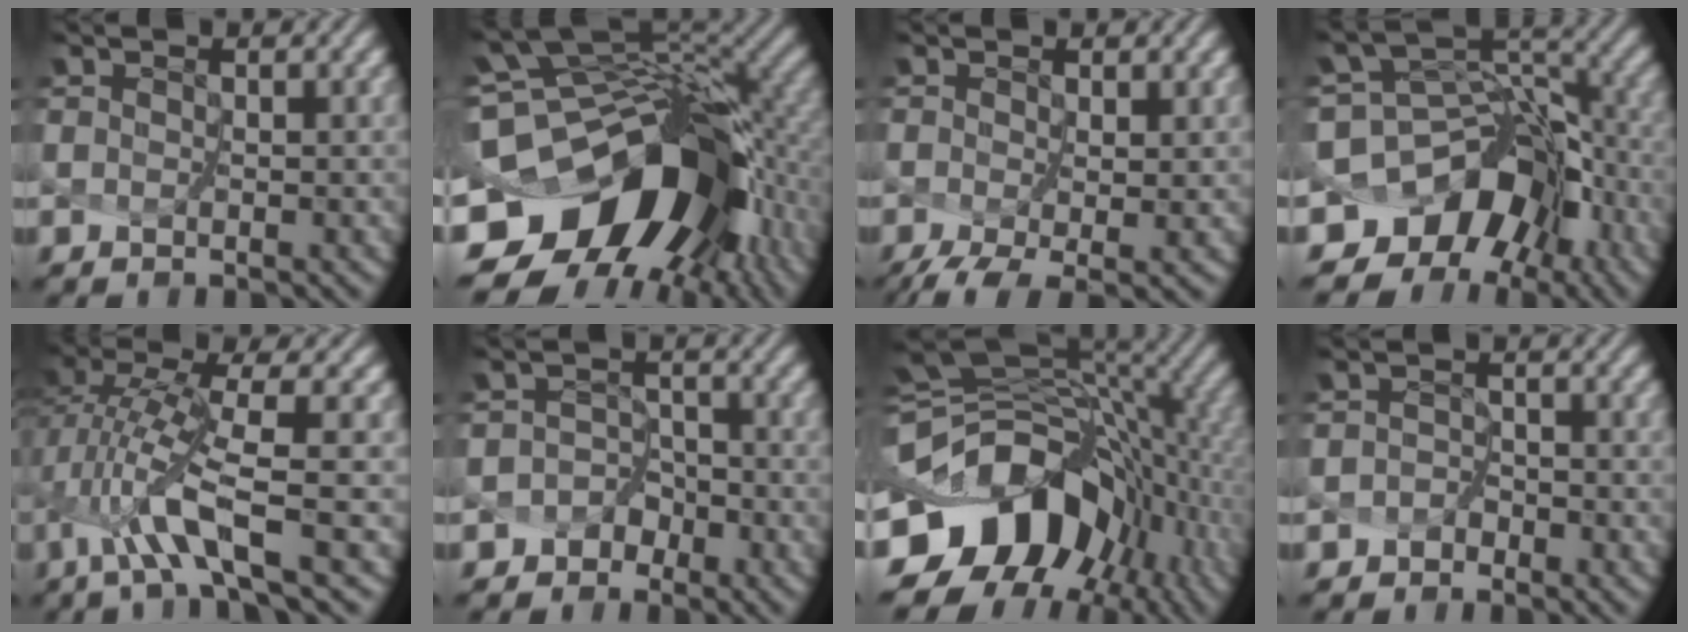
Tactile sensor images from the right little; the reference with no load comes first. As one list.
[{"total": 15.0, "force": [-7.2, 9.6, 9.0], "torque": [-0.153, -0.018, -0.108]}, {"total": 4.6, "force": [-2.2, 1.9, 3.6], "torque": [-0.089, -0.016, -0.037]}, {"total": 8.5, "force": [-5.8, 5.5, 2.8], "torque": [-0.035, 0.014, -0.096]}, {"total": 5.6, "force": [-1.5, 0.6, 5.3], "torque": [-0.118, -0.004, -0.023]}, {"total": 3.0, "force": [-2.0, 2.2, -0.2], "torque": [0.033, 0.010, -0.048]}, {"total": 12.1, "force": [-5.7, 8.6, 6.3], "torque": [-0.116, 0.006, -0.100]}, {"total": 1.4, "force": [-1.2, 0.6, -0.4], "torque": [0.021, 0.001, -0.021]}]